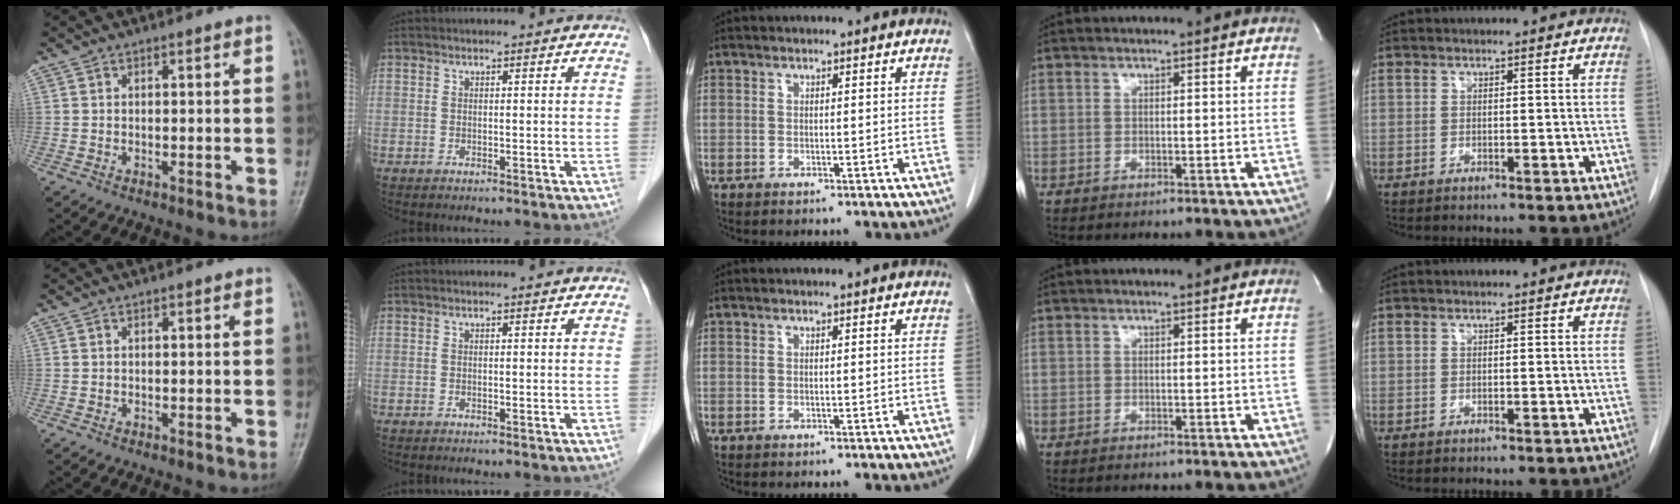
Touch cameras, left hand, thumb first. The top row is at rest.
{}